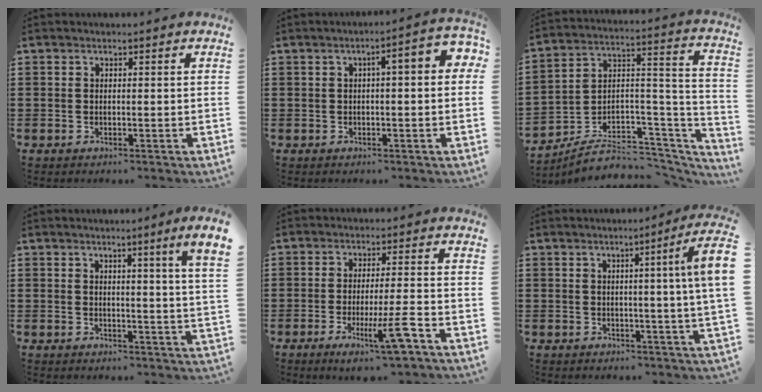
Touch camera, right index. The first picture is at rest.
{"total": 3.9, "force": [0.1, 0.6, 3.8], "torque": [-0.063, 0.001, -0.003]}
{"total": 5.2, "force": [-3.8, 3.0, 1.9], "torque": [-0.040, -0.005, -0.072]}
{"total": 3.4, "force": [2.0, -1.2, 2.4], "torque": [-0.043, -0.010, 0.030]}
{"total": 8.2, "force": [-3.8, 0.4, 7.2], "torque": [-0.124, -0.016, -0.063]}
{"total": 6.2, "force": [1.0, -0.7, 6.1], "torque": [-0.095, -0.018, 0.009]}